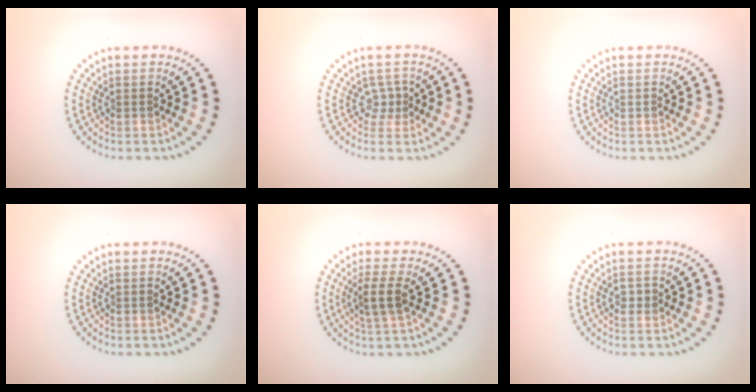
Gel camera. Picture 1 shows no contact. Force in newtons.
{"total": 1.6, "press": 1.0, "slide": 1.2}
{"total": 0.0}
{"total": 0.0}
{"total": 2.3, "press": 1.8, "slide": 1.3}
{"total": 1.0, "press": 1.0, "slide": 0.1}